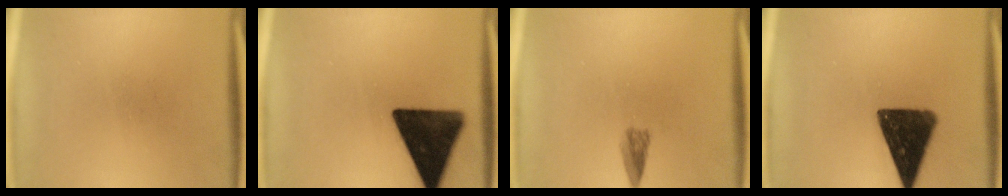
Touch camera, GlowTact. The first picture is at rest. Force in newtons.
{"total": 16.5}
{"total": 2.0}
{"total": 13.8}